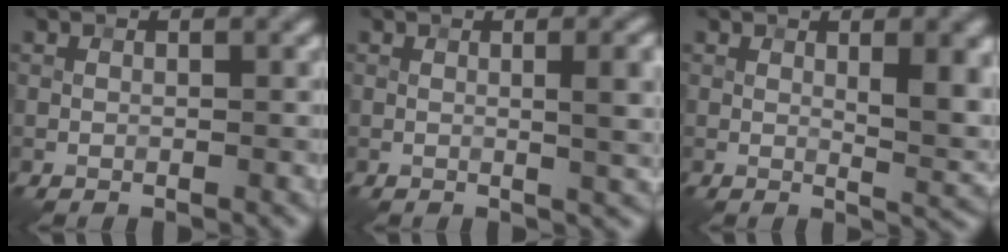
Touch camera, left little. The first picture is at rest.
{"total": 4.9, "force": [0.5, 1.3, 4.7], "torque": [-0.051, 0.012, 0.004]}
{"total": 5.2, "force": [1.0, 1.3, 4.9], "torque": [-0.064, -0.002, 0.017]}